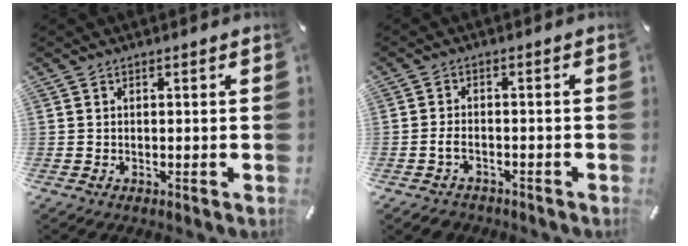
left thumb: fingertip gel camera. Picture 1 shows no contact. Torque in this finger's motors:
{"motor_torque": [-0.53, 0.55, 0.04, -0.01, 0.00]}